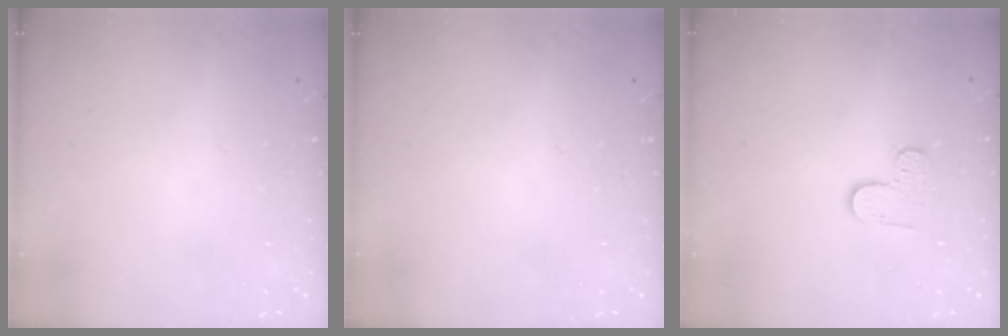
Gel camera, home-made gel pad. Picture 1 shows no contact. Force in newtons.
{"total": 0.0}
{"total": 3.8, "press": 3.8, "slide": 0.4}